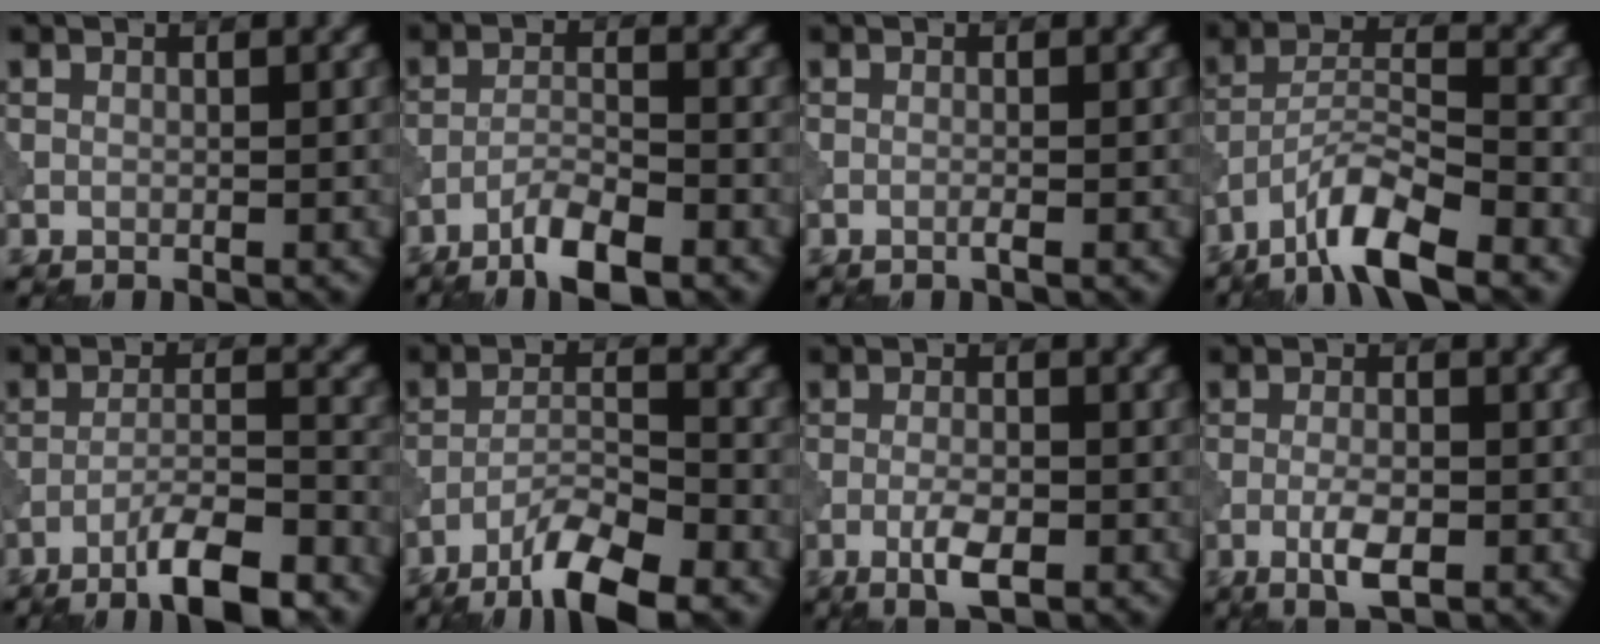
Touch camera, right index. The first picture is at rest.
{"total": 4.5, "force": [-3.4, 0.8, 2.9], "torque": [-0.056, 0.004, -0.068]}
{"total": 0.7, "force": [-0.3, 0.0, 0.6], "torque": [-0.009, 0.003, -0.011]}
{"total": 7.3, "force": [-5.1, 1.7, 4.8], "torque": [-0.085, 0.005, -0.101]}
{"total": 6.7, "force": [-4.8, 1.1, 4.6], "torque": [-0.075, 0.007, -0.083]}
{"total": 6.8, "force": [-5.1, 1.4, 4.4], "torque": [-0.074, 0.000, -0.095]}
{"total": 3.0, "force": [-1.4, 0.9, 2.5], "torque": [-0.050, 0.000, -0.028]}
{"total": 3.0, "force": [-1.3, 0.9, 2.6], "torque": [-0.054, 0.000, -0.026]}